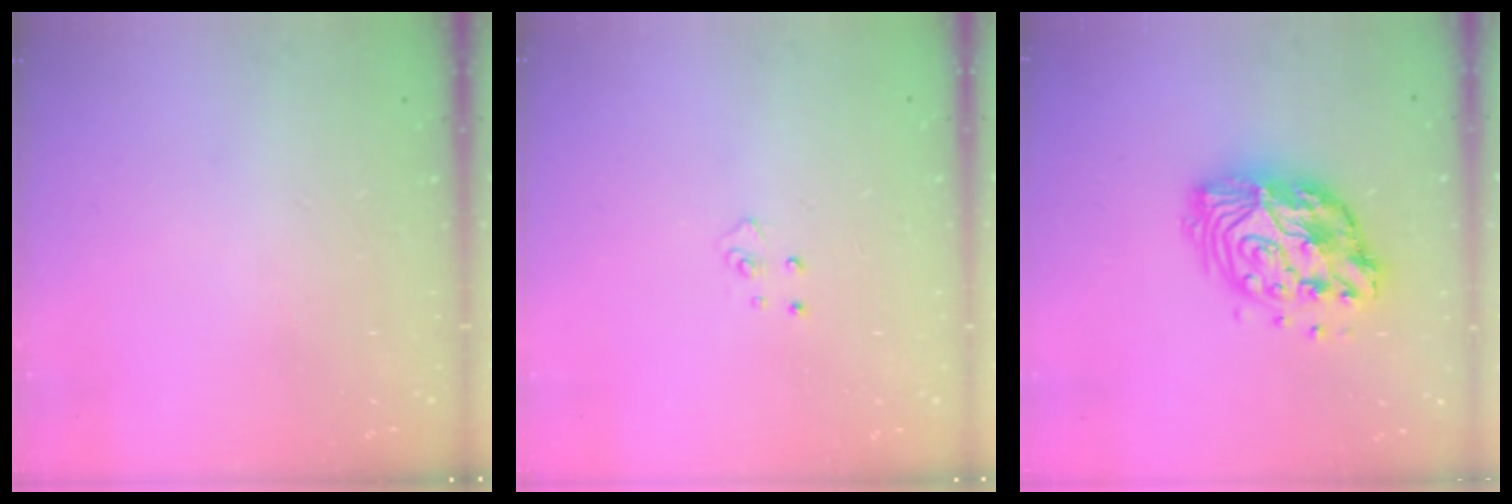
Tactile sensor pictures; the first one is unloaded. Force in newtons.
{"total": 4.7, "press": 4.6, "slide": 0.4}
{"total": 14.6, "press": 14.5, "slide": 1.1}